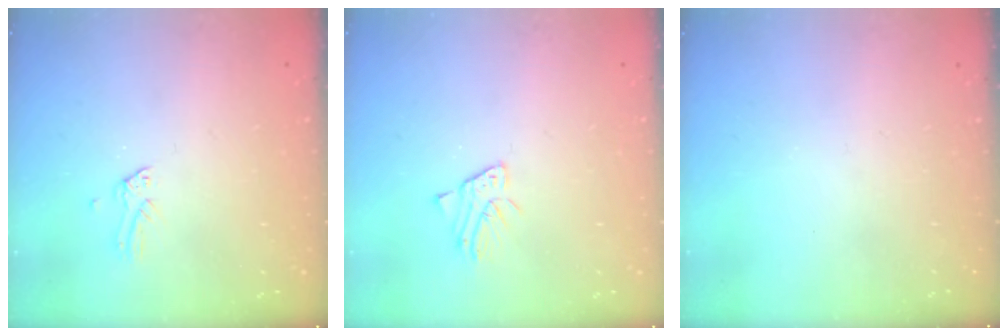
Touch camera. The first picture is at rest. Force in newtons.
{"total": 1.8, "press": 1.7, "slide": 0.1}
{"total": 0.0}